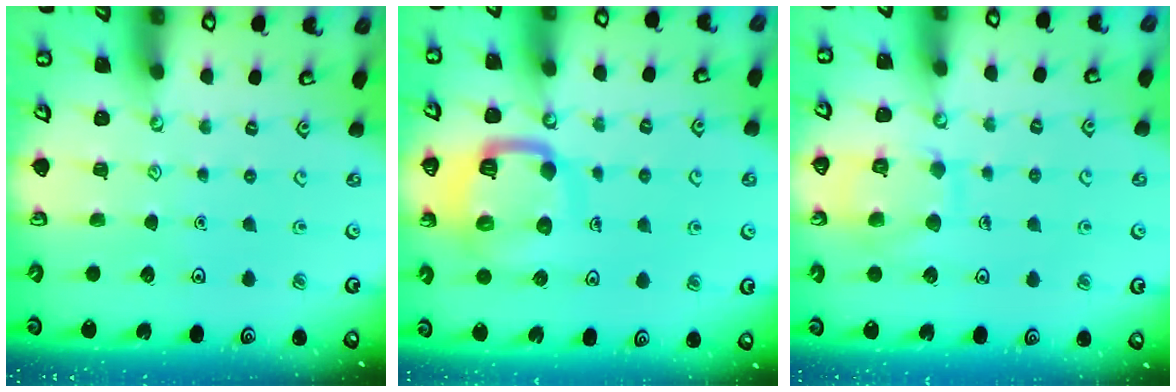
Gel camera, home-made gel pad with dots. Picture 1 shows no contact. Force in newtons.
{"total": 12.5, "press": 12.4, "slide": 1.5}
{"total": 11.0, "press": 11.0, "slide": 0.9}